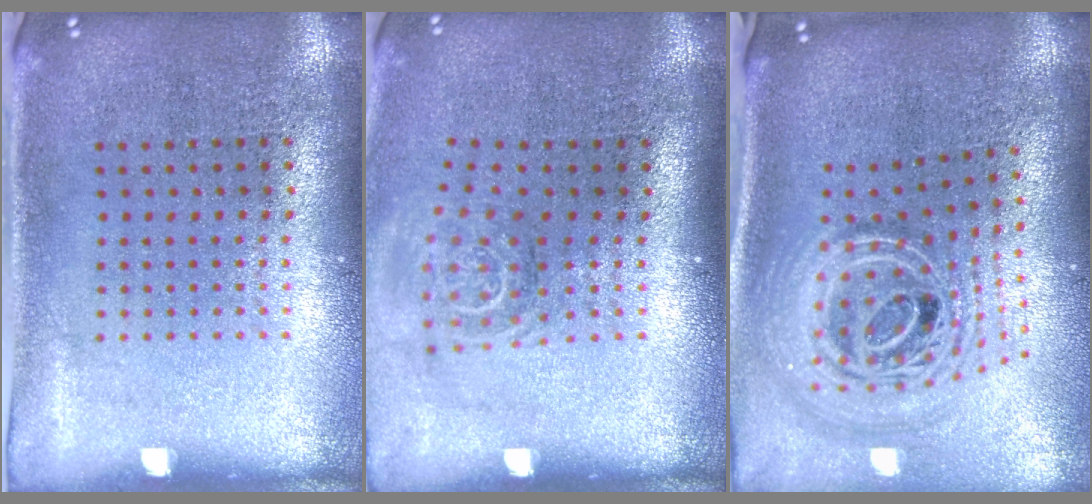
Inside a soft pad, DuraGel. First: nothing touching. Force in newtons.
{"total": 1.7, "press": 1.1, "slide": 1.3}
{"total": 3.0, "press": 2.0, "slide": 2.2}